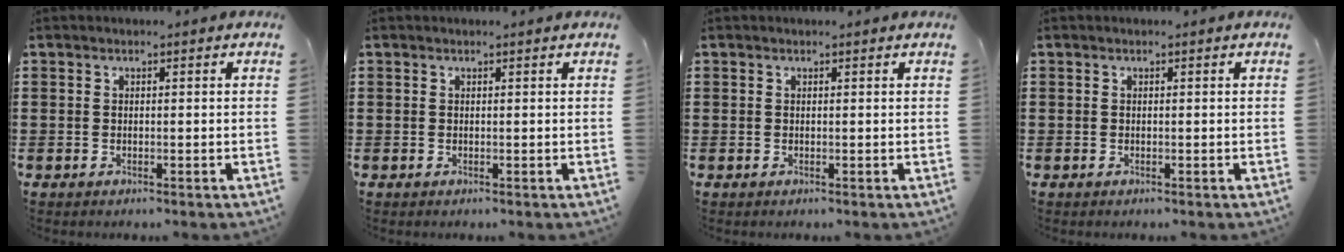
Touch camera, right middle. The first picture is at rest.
{"total": 0.0}
{"total": 0.0}
{"total": 0.0}